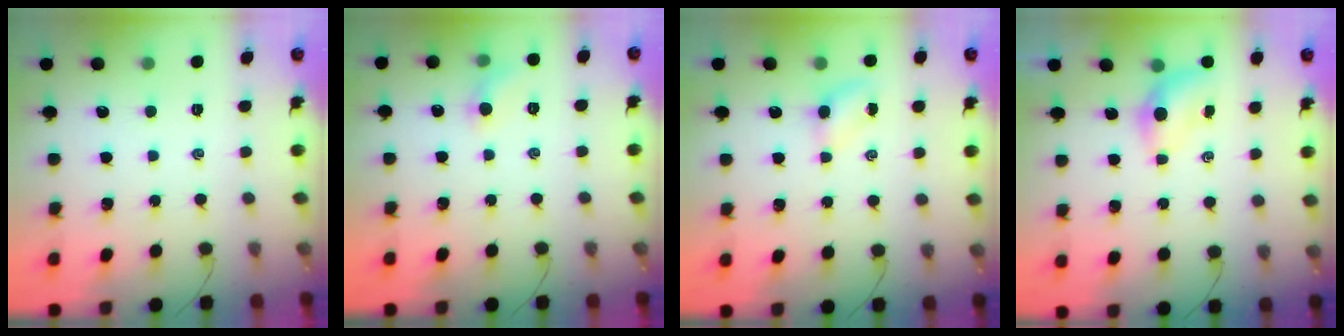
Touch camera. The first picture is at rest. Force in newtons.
{"total": 4.6, "press": 4.4, "slide": 1.5}
{"total": 3.5, "press": 3.3, "slide": 1.2}
{"total": 4.0, "press": 3.9, "slide": 0.8}